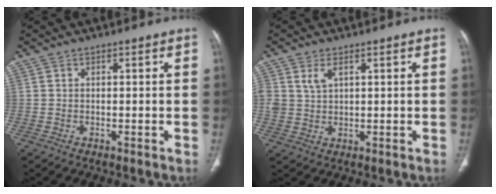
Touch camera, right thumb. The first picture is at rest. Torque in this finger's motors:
{"motor_torque": [0.09, 0.00, 0.19, 0.16, -0.01]}